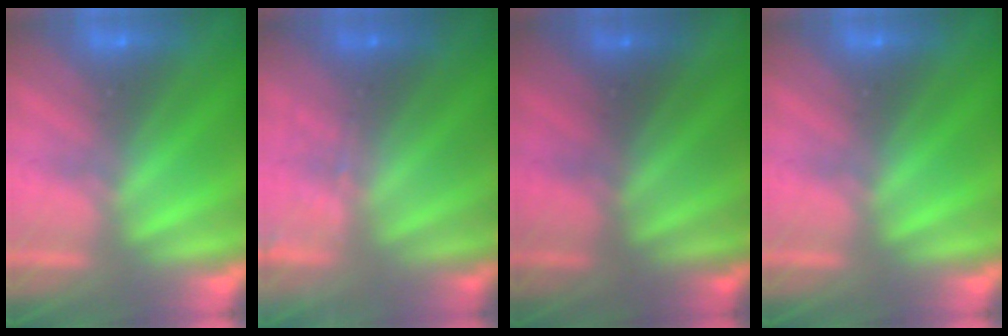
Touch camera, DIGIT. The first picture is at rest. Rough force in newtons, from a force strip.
{"total": 1.3}
{"total": 2.0}
{"total": 0.0}